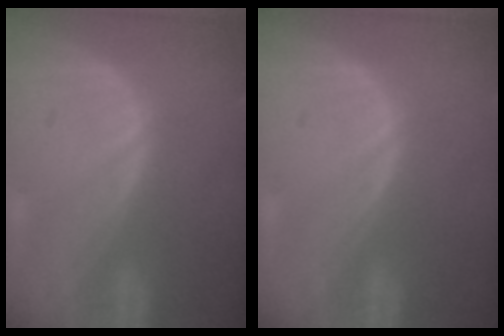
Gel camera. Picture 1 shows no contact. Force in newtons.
{"total": 0.0}